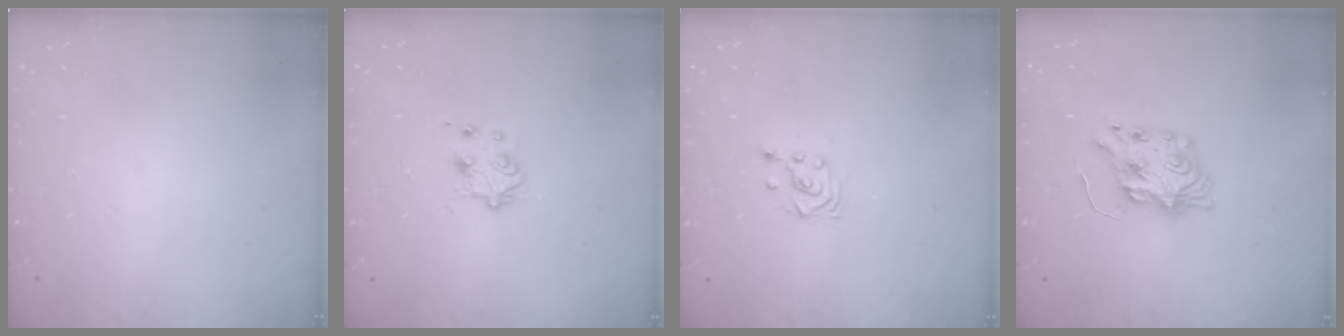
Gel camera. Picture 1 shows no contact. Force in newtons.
{"total": 5.3, "press": 5.2, "slide": 0.6}
{"total": 3.5, "press": 3.4, "slide": 0.8}
{"total": 7.3, "press": 7.3, "slide": 0.3}